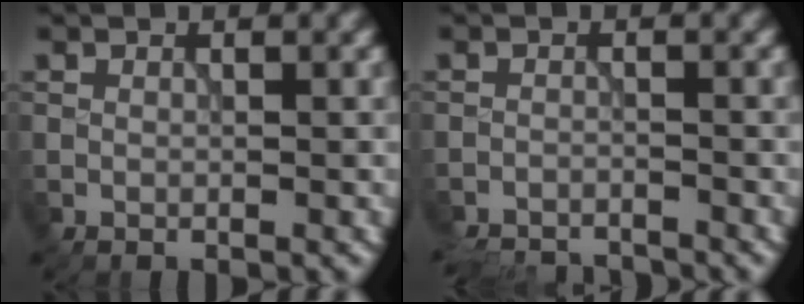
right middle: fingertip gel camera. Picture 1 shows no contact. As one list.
[{"total": 6.6, "force": [-6.4, 1.1, 1.1], "torque": [-0.017, -0.015, -0.100]}]